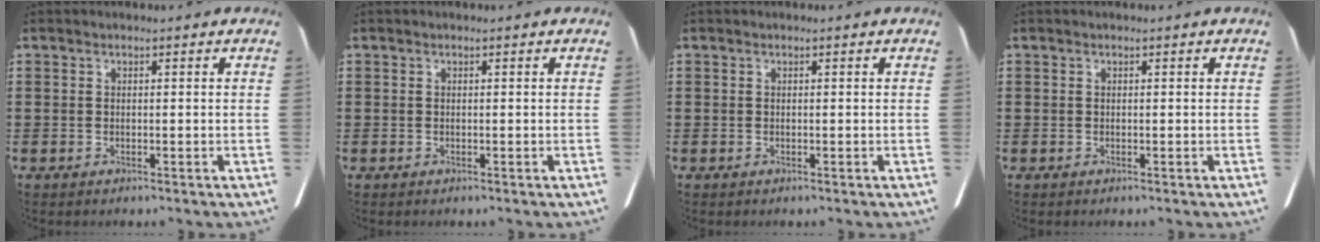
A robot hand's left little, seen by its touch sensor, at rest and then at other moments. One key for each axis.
{"total": 0.0}
{"total": 0.0}
{"total": 0.0}